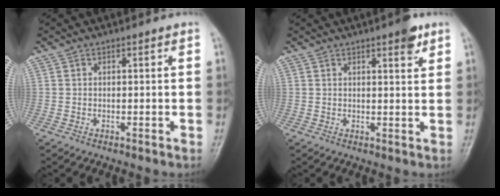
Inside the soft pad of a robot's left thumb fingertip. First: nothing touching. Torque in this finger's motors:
{"motor_torque": [0.82, 0.11, 0.21, -0.48, 0.09]}